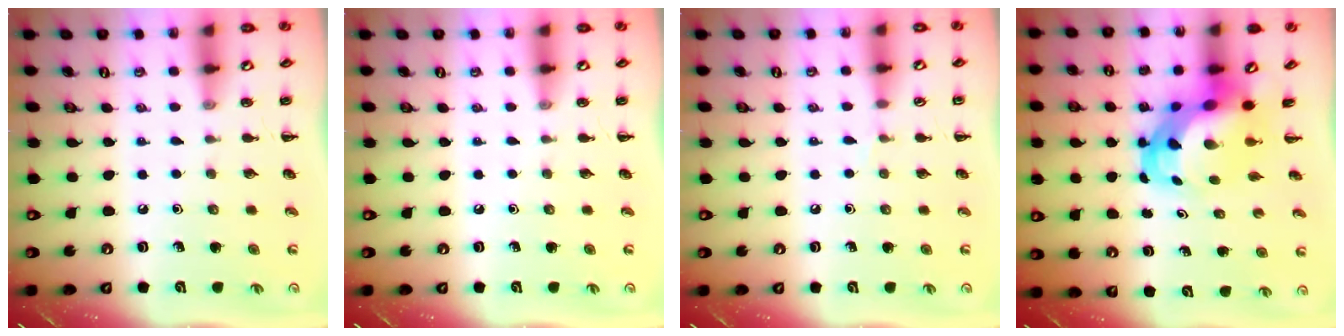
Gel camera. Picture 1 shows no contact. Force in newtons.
{"total": 0.0}
{"total": 3.3, "press": 3.1, "slide": 1.2}
{"total": 6.2, "press": 6.0, "slide": 1.7}